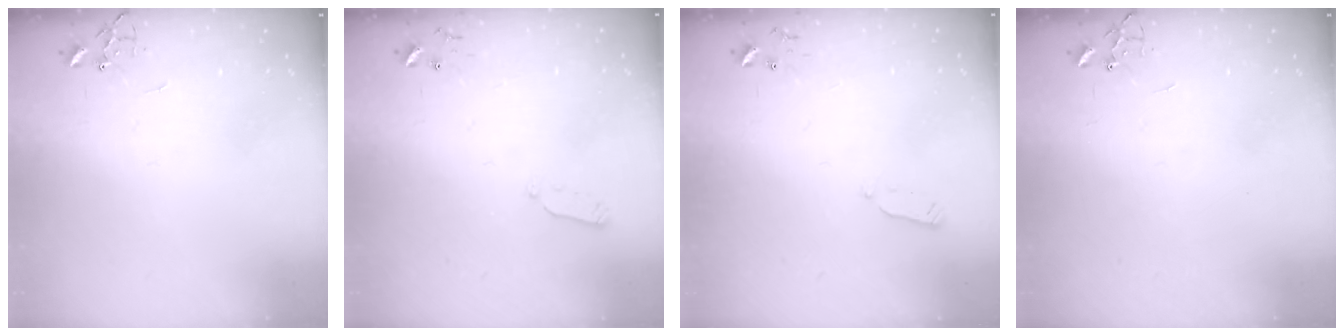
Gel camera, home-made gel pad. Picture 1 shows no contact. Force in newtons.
{"total": 4.0, "press": 3.9, "slide": 0.9}
{"total": 2.7, "press": 2.6, "slide": 0.4}
{"total": 0.0}